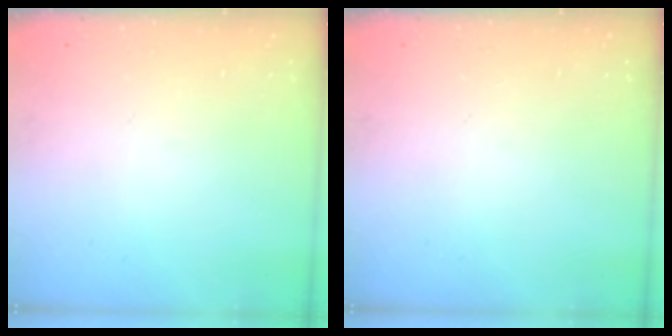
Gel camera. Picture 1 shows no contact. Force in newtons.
{"total": 0.0}